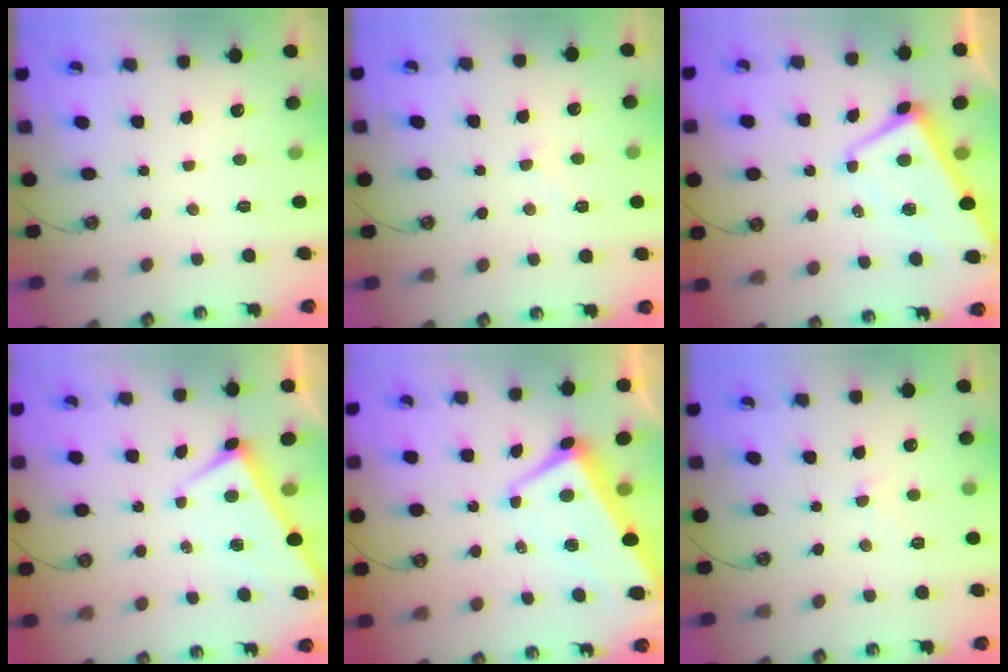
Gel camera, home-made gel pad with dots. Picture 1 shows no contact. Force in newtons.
{"total": 2.7, "press": 2.7, "slide": 0.5}
{"total": 0.9, "press": 0.2, "slide": 0.9}
{"total": 1.7, "press": 1.7, "slide": 0.1}
{"total": 1.8, "press": 1.2, "slide": 1.3}
{"total": 0.6, "press": 0.4, "slide": 0.5}